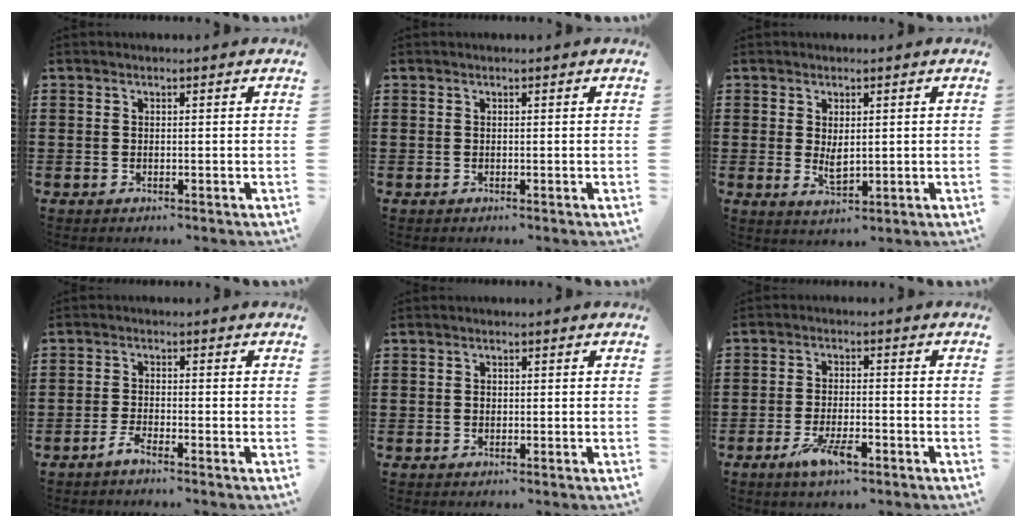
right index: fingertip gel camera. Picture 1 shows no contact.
{"total": 0.0}
{"total": 2.7, "force": [0.4, 1.3, 2.3], "torque": [-0.038, -0.001, 0.006]}
{"total": 2.0, "force": [-1.7, 0.1, 0.9], "torque": [-0.025, -0.001, -0.035]}
{"total": 0.7, "force": [0.0, 0.5, 0.4], "torque": [-0.010, 0.001, 0.000]}
{"total": 5.4, "force": [-3.0, 1.7, 4.2], "torque": [-0.078, 0.002, -0.052]}